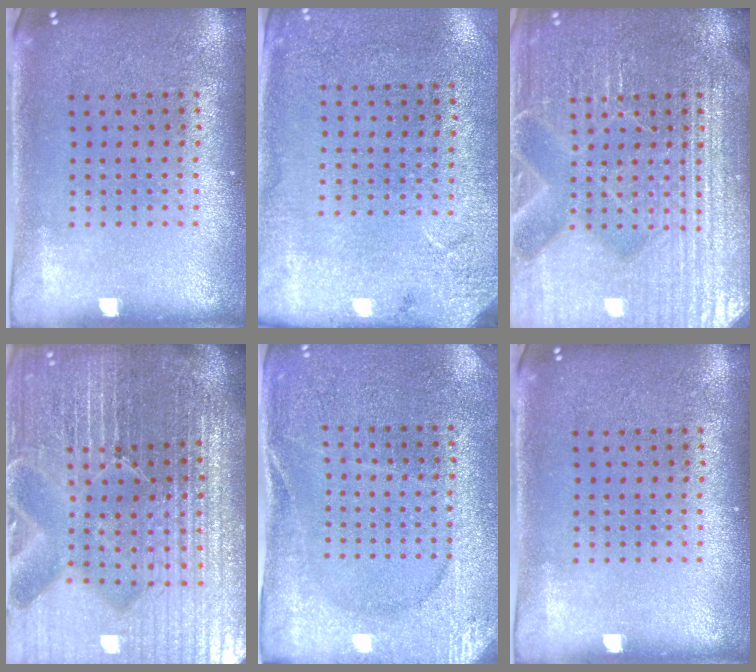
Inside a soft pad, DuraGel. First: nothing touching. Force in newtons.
{"total": 2.7, "press": 2.2, "slide": 1.6}
{"total": 7.5, "press": 7.5, "slide": 1.1}
{"total": 7.2, "press": 6.3, "slide": 3.4}
{"total": 2.7, "press": 2.7, "slide": 0.3}
{"total": 0.0}